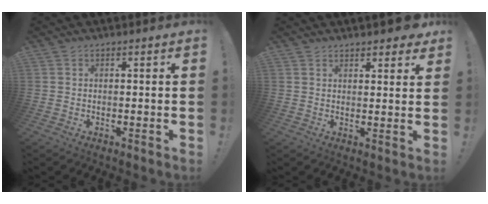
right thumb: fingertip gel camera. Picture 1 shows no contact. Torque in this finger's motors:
{"motor_torque": [0.02, 0.08, 0.35, 0.35, 0.01]}